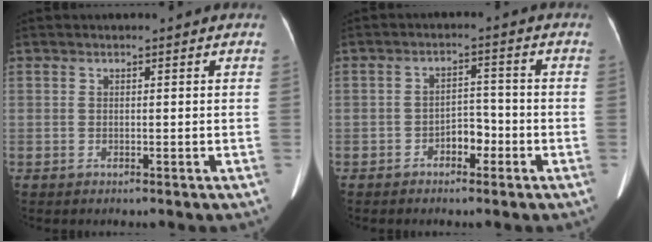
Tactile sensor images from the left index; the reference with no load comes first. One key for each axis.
{"total": 3.4, "fx": -2.0, "fy": 1.9, "fz": 2.1, "tx": -0.032, "ty": 0.009, "tz": -0.037}